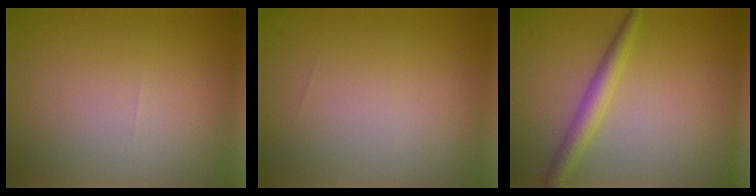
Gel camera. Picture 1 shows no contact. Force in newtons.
{"total": 0.0}
{"total": 2.5, "press": 2.5, "slide": 0.0}